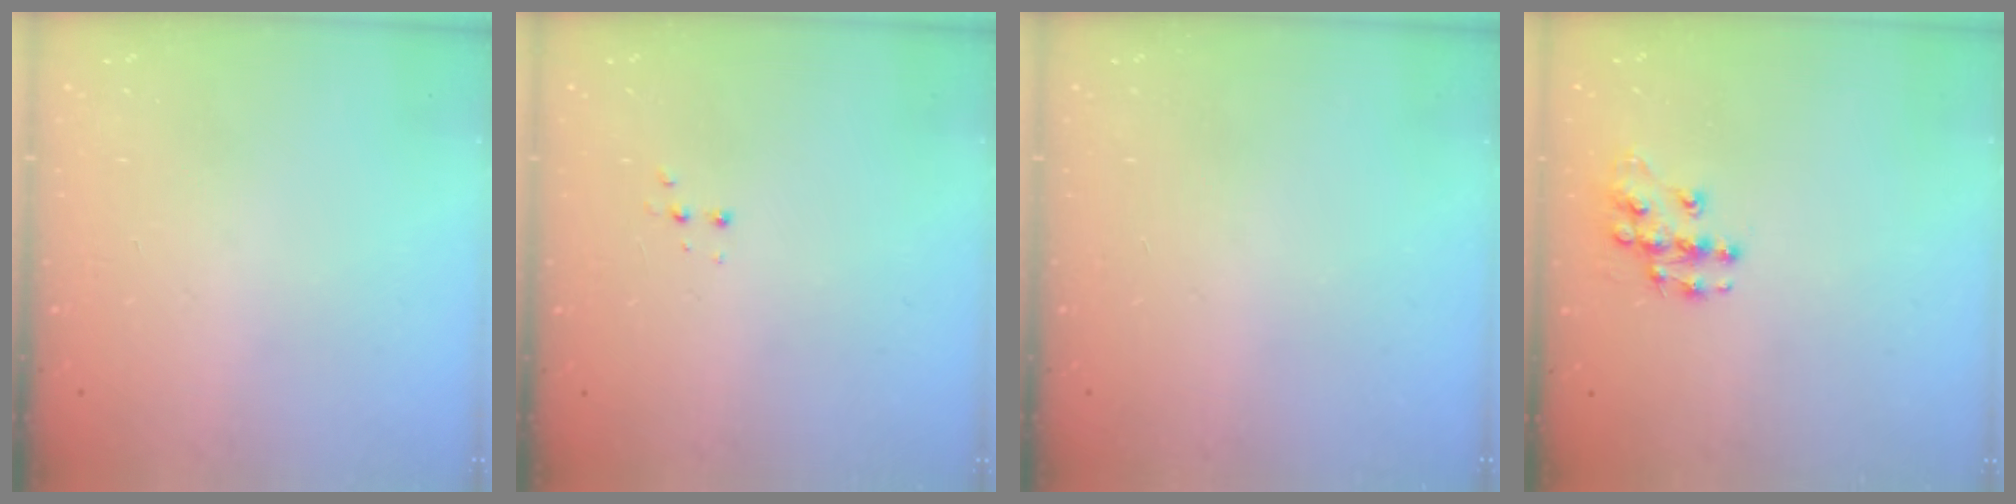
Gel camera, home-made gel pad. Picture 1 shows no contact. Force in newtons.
{"total": 3.3, "press": 3.2, "slide": 0.7}
{"total": 0.0}
{"total": 9.7, "press": 9.7, "slide": 0.7}